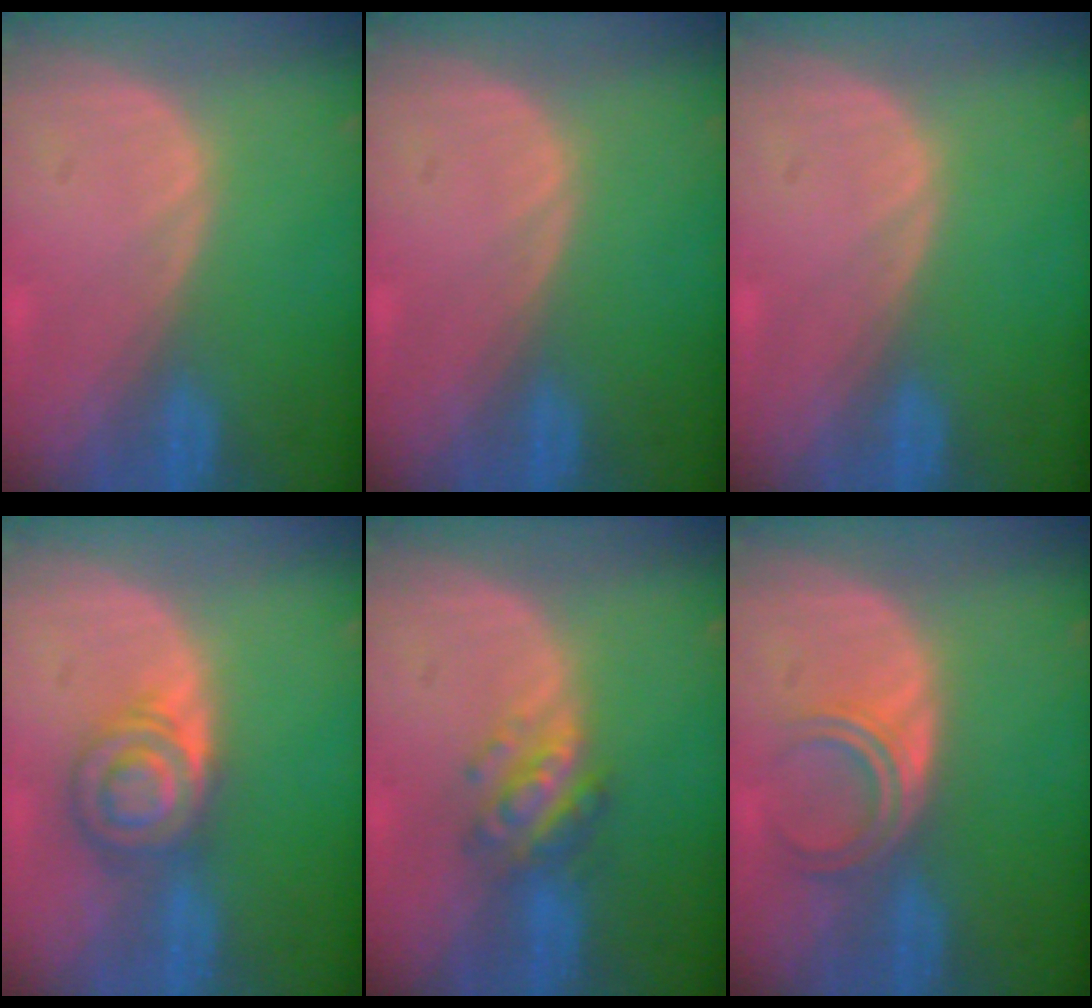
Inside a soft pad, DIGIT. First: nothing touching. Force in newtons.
{"total": 0.0}
{"total": 0.0}
{"total": 5.9, "press": 5.9, "slide": 0.6}
{"total": 5.6, "press": 5.0, "slide": 2.5}
{"total": 4.7, "press": 4.0, "slide": 2.4}